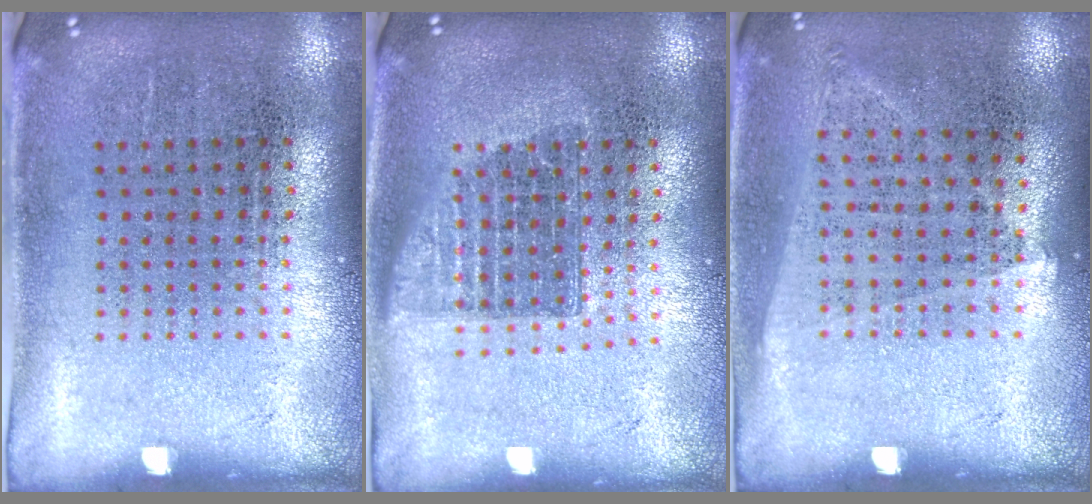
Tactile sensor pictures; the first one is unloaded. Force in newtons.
{"total": 1.4, "press": 1.1, "slide": 0.8}
{"total": 1.0, "press": 0.9, "slide": 0.4}